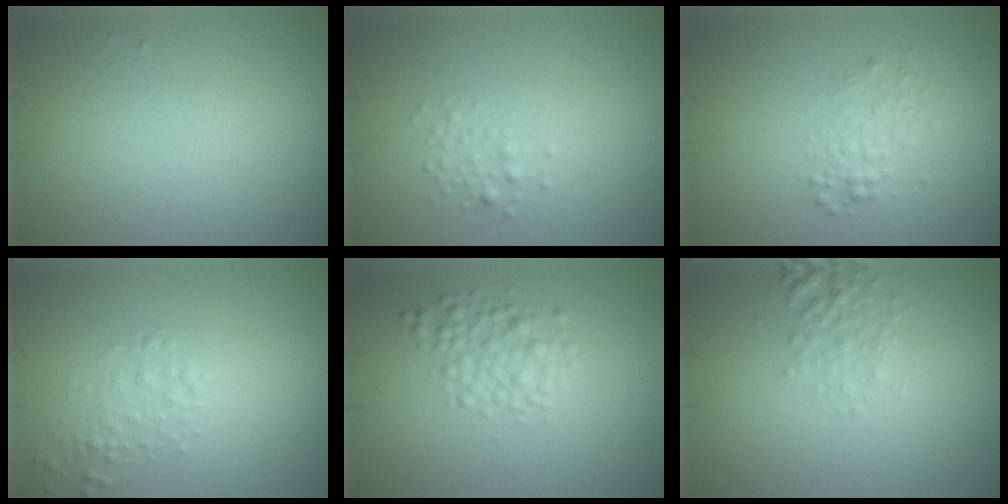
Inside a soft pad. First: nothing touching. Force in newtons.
{"total": 1.2, "press": 1.2, "slide": 0.1}
{"total": 1.7, "press": 1.7, "slide": 0.1}
{"total": 1.4, "press": 1.4, "slide": 0.1}
{"total": 2.8, "press": 2.8, "slide": 0.1}
{"total": 1.7, "press": 1.7, "slide": 0.1}